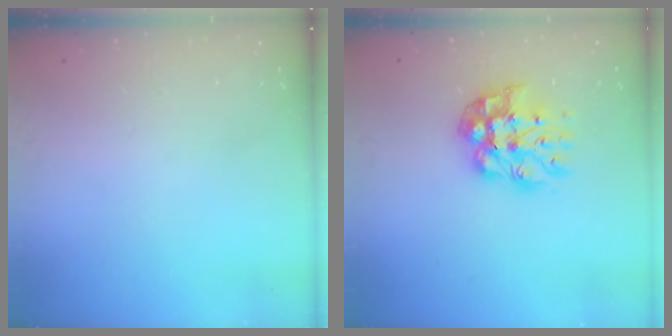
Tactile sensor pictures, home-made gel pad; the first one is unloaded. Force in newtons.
{"total": 11.8, "press": 11.8, "slide": 1.1}